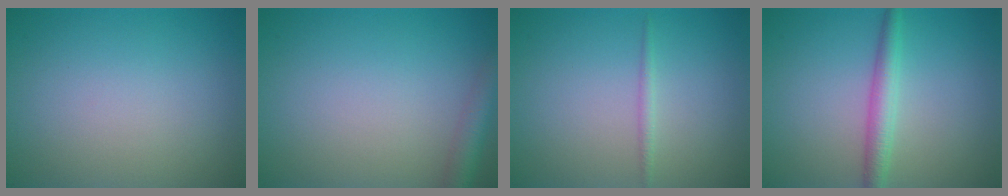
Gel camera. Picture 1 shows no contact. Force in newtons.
{"total": 2.9, "press": 2.9, "slide": 0.1}
{"total": 0.9, "press": 0.9, "slide": 0.0}
{"total": 2.7, "press": 2.7, "slide": 0.1}